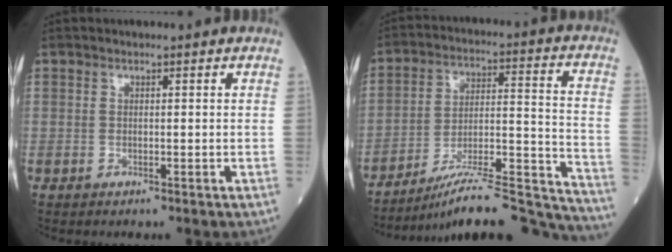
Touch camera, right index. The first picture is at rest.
{"total": 23.3, "force": [-21.7, 0.6, 8.4], "torque": [-0.073, 0.020, -0.318]}